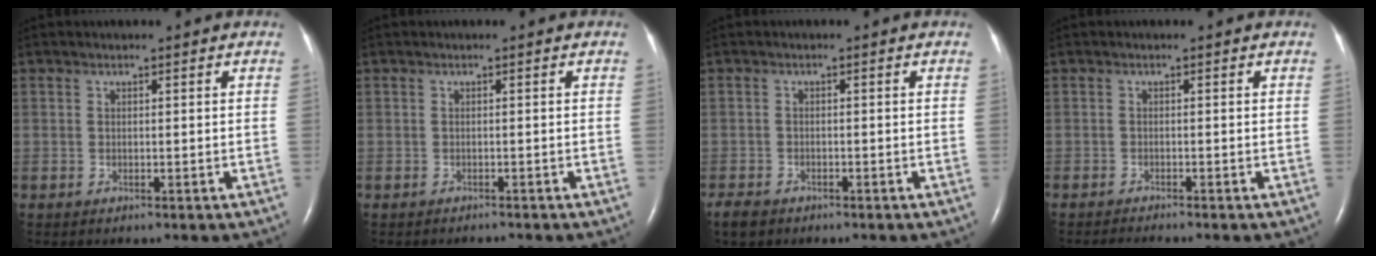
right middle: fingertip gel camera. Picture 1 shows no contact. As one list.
[{"total": 0.8, "force": [-0.8, 0.0, 0.0], "torque": [-0.005, -0.004, -0.010]}, {"total": 2.9, "force": [-2.3, 1.5, 1.0], "torque": [-0.020, -0.003, -0.035]}, {"total": 3.3, "force": [-2.9, -0.6, 1.2], "torque": [-0.021, -0.011, -0.047]}]